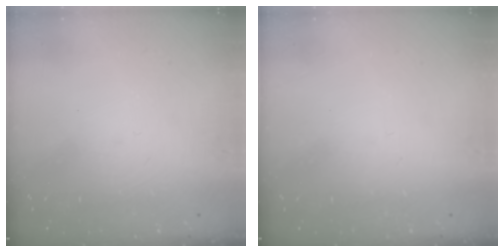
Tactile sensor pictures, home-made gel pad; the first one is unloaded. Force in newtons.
{"total": 0.0}